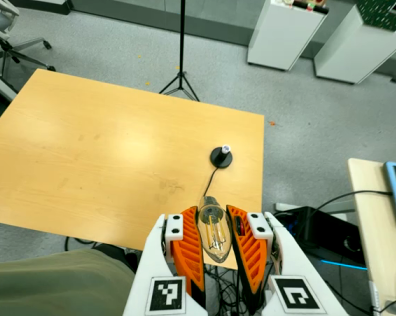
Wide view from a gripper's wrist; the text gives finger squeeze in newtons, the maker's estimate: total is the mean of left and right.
{"total": 23.3, "left": 26.3, "right": 20.3}